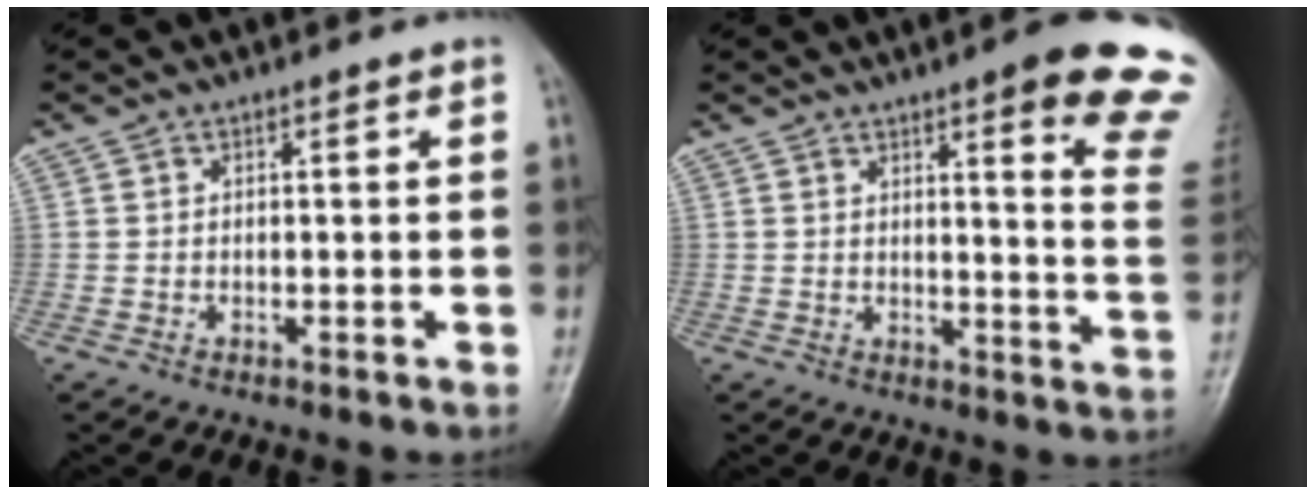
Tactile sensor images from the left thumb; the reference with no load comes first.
{"total": 16.9, "force": [10.6, 2.9, 12.9], "torque": [-0.128, -0.054, 0.111]}